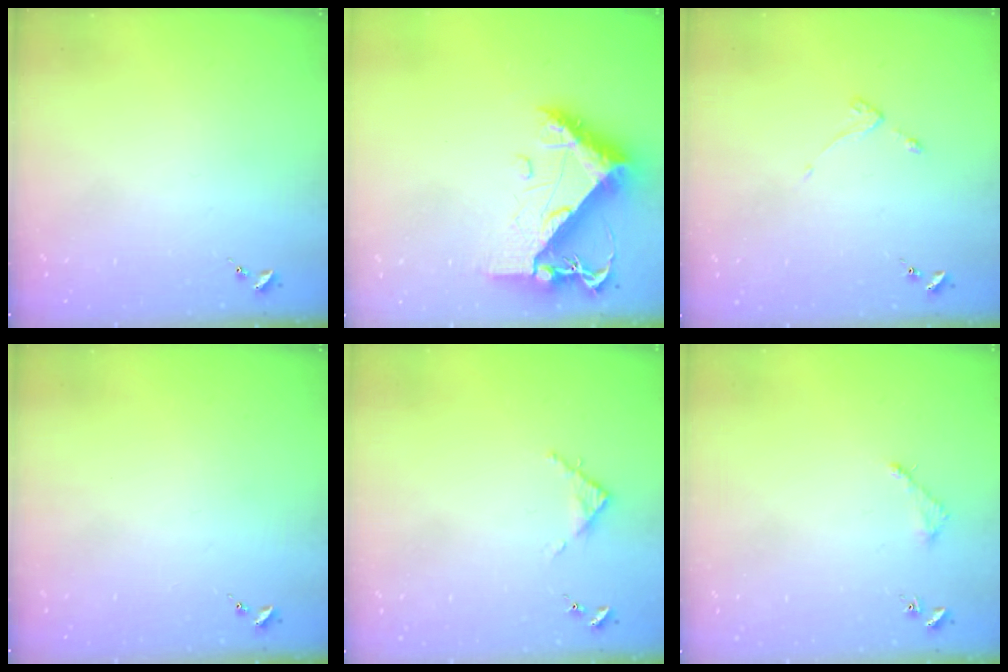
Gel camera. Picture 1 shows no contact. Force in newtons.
{"total": 11.3, "press": 11.3, "slide": 1.2}
{"total": 2.6, "press": 2.6, "slide": 0.5}
{"total": 0.0}
{"total": 3.3, "press": 3.2, "slide": 0.3}
{"total": 3.0, "press": 3.0, "slide": 0.4}